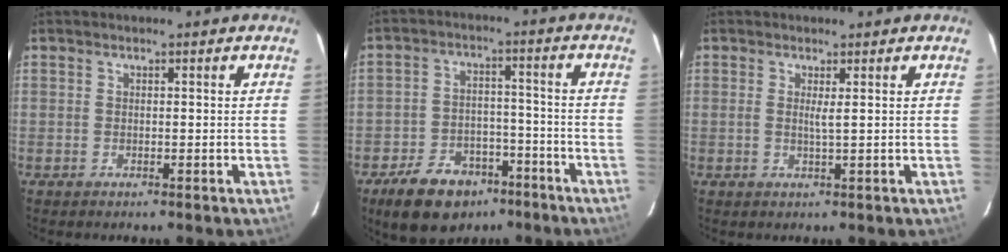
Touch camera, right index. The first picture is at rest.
{"total": 13.1, "force": [-8.8, 7.8, 5.7], "torque": [-0.133, 0.014, -0.124]}
{"total": 0.6, "force": [0.0, -0.2, 0.6], "torque": [-0.011, 0.000, -0.002]}